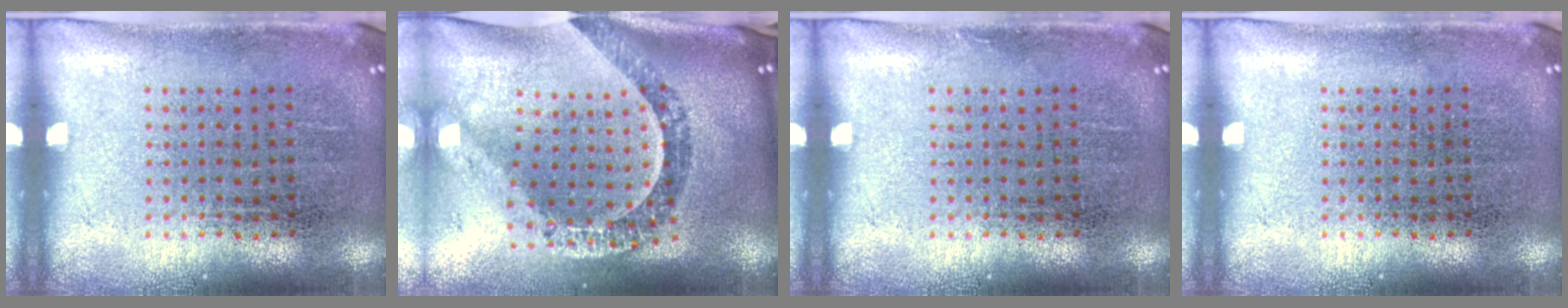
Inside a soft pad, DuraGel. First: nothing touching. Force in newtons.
{"total": 2.1, "press": 1.8, "slide": 1.2}
{"total": 0.0}
{"total": 0.0}